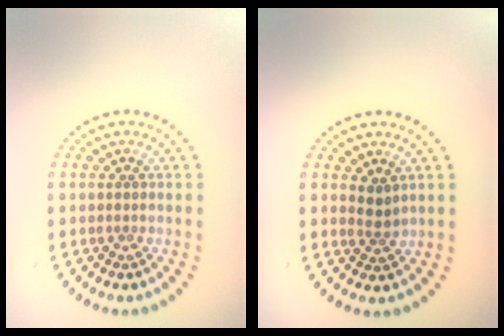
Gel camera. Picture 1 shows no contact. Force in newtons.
{"total": 1.4, "press": 1.1, "slide": 0.8}